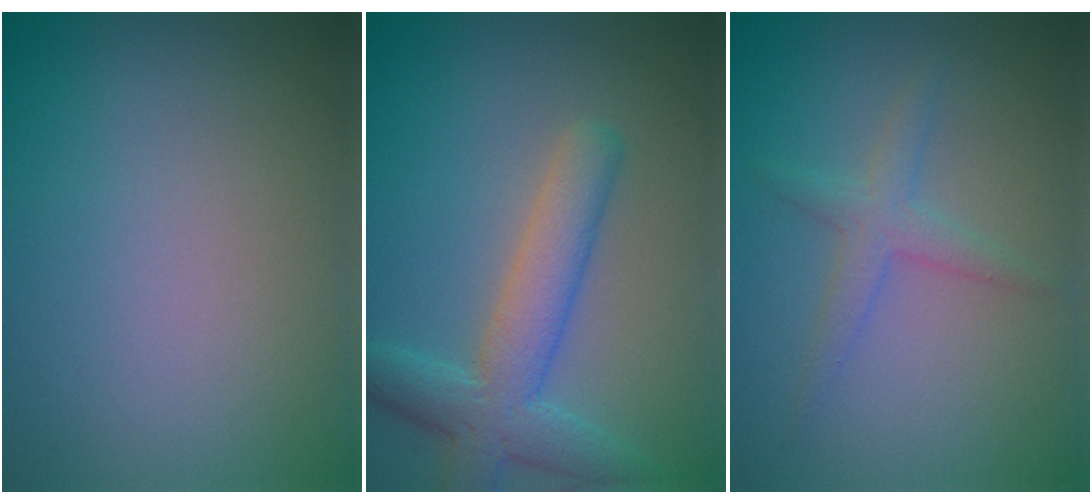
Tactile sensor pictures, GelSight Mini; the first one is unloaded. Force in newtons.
{"total": 5.2, "press": 5.2, "slide": 0.2}
{"total": 2.1, "press": 2.1, "slide": 0.1}